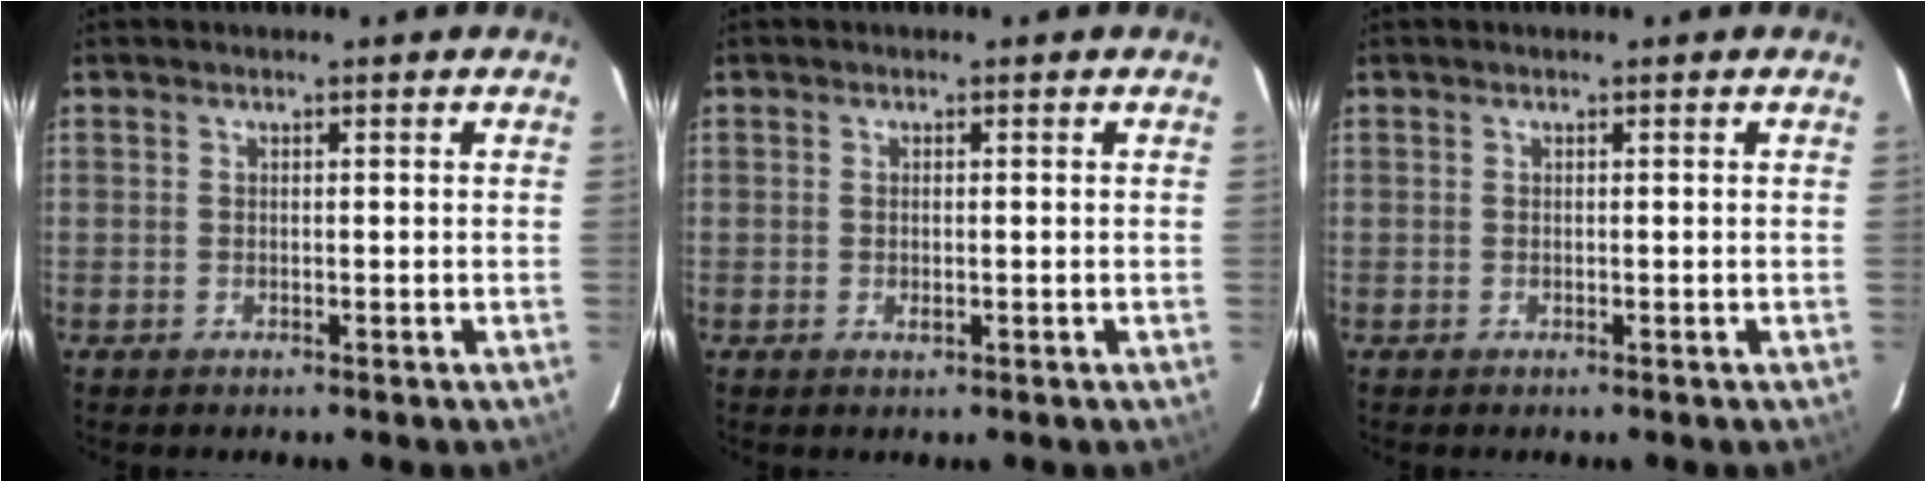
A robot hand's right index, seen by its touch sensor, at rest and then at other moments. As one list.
[{"total": 1.2, "force": [-0.2, 0.5, 1.1], "torque": [-0.020, 0.000, -0.002]}, {"total": 0.0}]